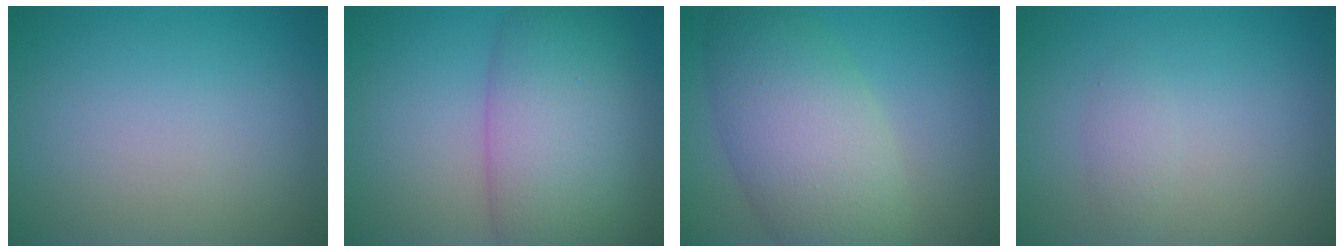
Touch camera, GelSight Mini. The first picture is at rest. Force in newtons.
{"total": 9.9, "press": 9.9, "slide": 0.2}
{"total": 8.1, "press": 8.1, "slide": 0.3}
{"total": 1.1, "press": 1.1, "slide": 0.1}